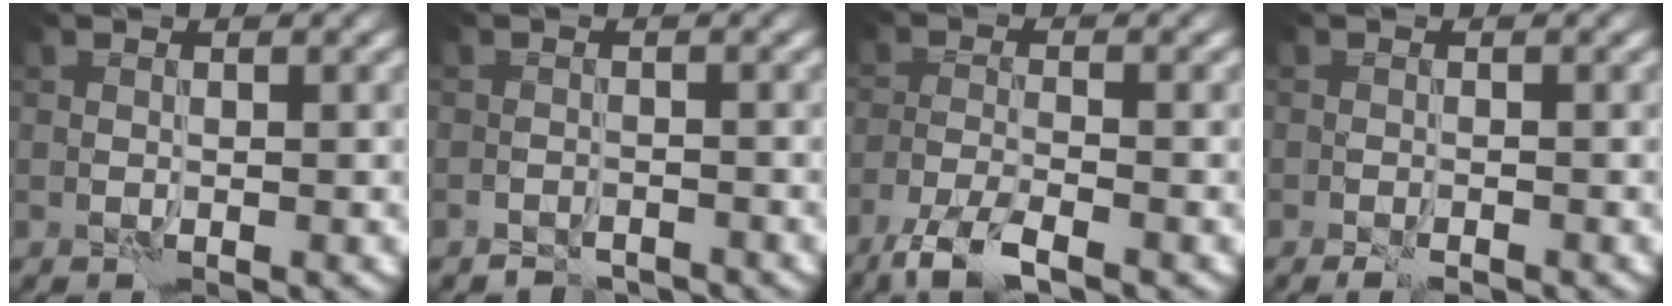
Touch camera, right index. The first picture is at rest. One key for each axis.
{"total": 1.9, "fx": -1.8, "fy": 0.6, "fz": 0.2, "tx": 0.002, "ty": 0.002, "tz": -0.031}
{"total": 4.7, "fx": -3.5, "fy": 1.0, "fz": 2.9, "tx": -0.058, "ty": -0.009, "tz": -0.074}
{"total": 1.6, "fx": -1.2, "fy": 0.4, "fz": 0.9, "tx": -0.021, "ty": -0.002, "tz": -0.023}